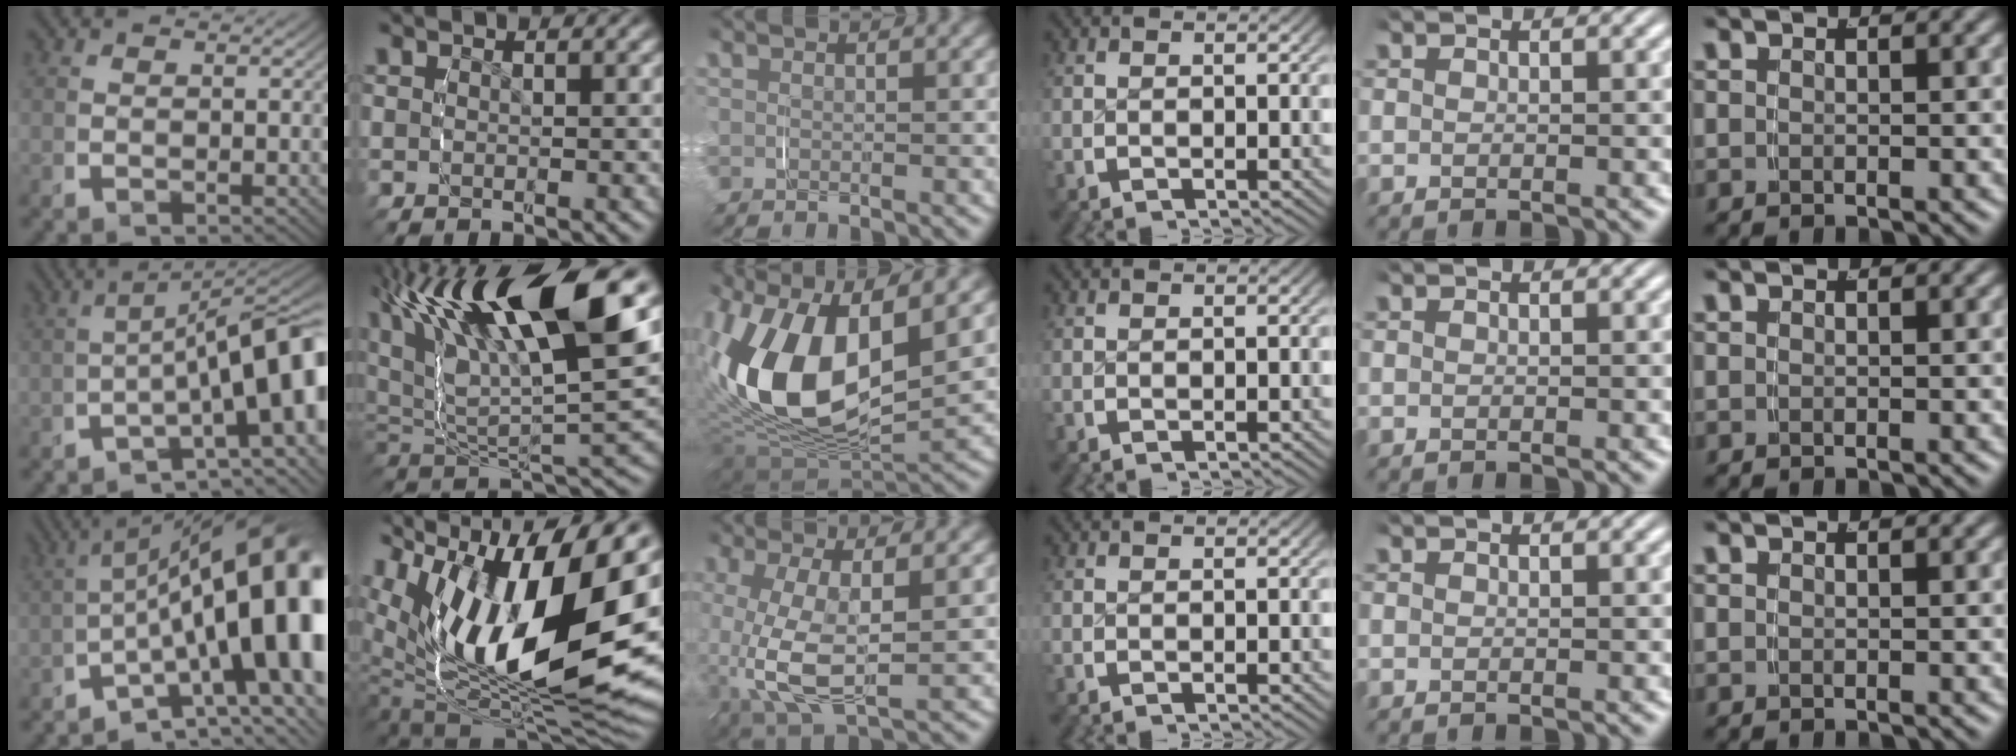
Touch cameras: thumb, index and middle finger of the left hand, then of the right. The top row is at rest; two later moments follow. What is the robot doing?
{"motion": "grasp_and_lifting", "object": "keyboard"}